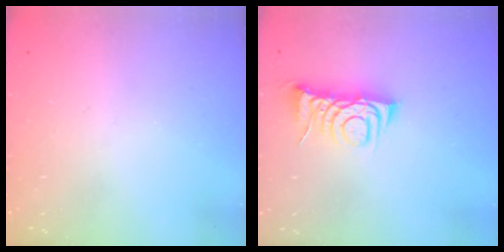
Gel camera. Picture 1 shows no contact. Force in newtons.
{"total": 7.1, "press": 7.1, "slide": 0.9}